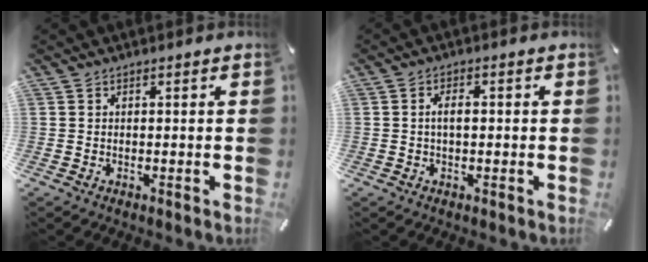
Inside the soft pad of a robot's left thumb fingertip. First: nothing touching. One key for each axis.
{"total": 3.2, "fx": 0.0, "fy": 1.5, "fz": 2.8, "tx": -0.054, "ty": 0.007, "tz": -0.003}